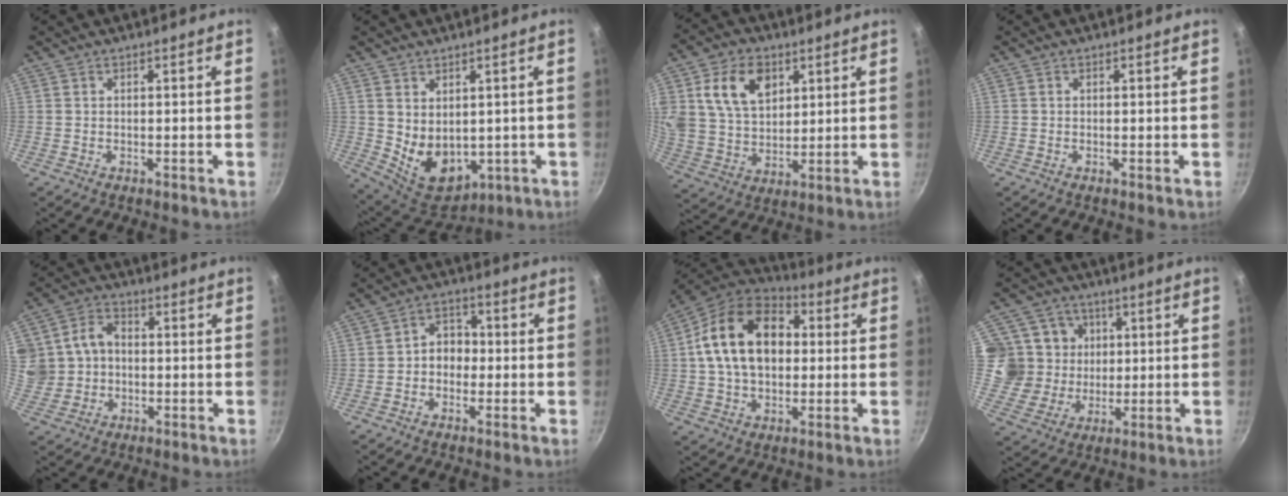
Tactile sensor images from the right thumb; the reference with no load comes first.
{"total": 9.9, "force": [0.8, 7.1, 6.8], "torque": [-0.084, -0.026, 0.042]}
{"total": 13.7, "force": [5.1, 9.6, 8.4], "torque": [-0.131, -0.014, 0.097]}
{"total": 0.0}
{"total": 10.3, "force": [0.6, 8.9, 5.0], "torque": [-0.078, 0.017, 0.011]}
{"total": 5.5, "force": [-0.8, 4.4, 3.1], "torque": [-0.011, 0.021, -0.023]}
{"total": 18.9, "force": [2.5, 13.0, 13.5], "torque": [-0.203, 0.029, 0.026]}
{"total": 12.0, "force": [2.0, 11.2, 3.7], "torque": [-0.036, 0.001, 0.032]}